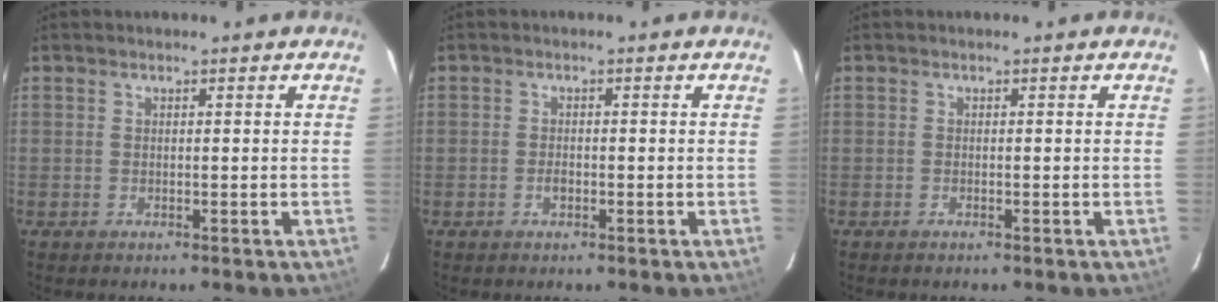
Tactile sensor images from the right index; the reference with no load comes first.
{"total": 1.4, "force": [-0.6, 0.9, 0.9], "torque": [-0.017, 0.002, -0.009]}
{"total": 0.0}